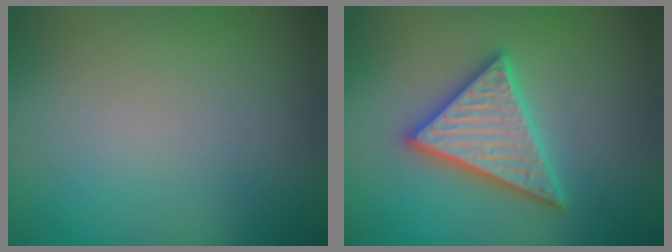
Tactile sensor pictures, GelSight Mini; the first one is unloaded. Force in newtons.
{"total": 4.8, "press": 4.8, "slide": 0.7}